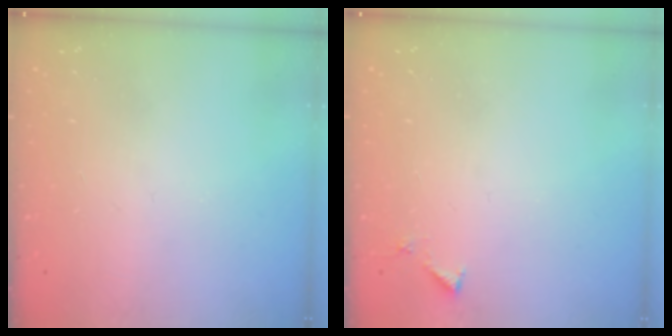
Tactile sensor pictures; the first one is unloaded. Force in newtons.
{"total": 3.2, "press": 3.2, "slide": 0.2}